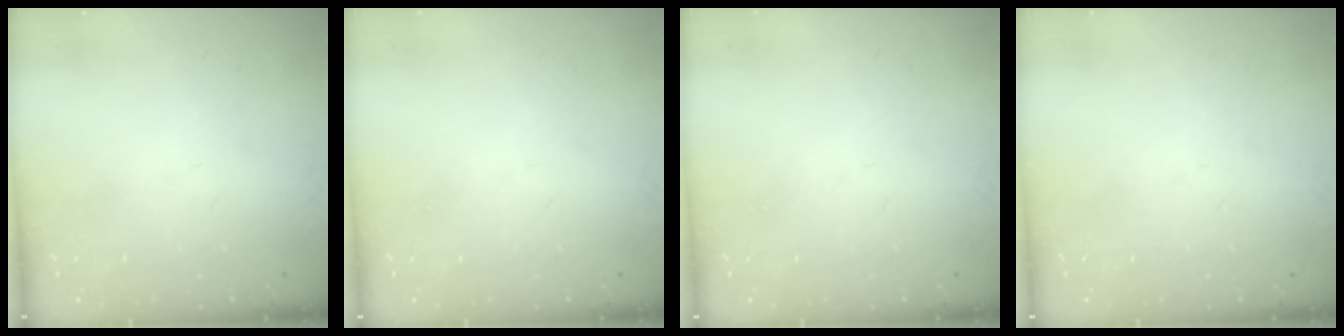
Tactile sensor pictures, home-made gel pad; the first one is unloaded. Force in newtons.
{"total": 0.0}
{"total": 0.0}
{"total": 0.0}